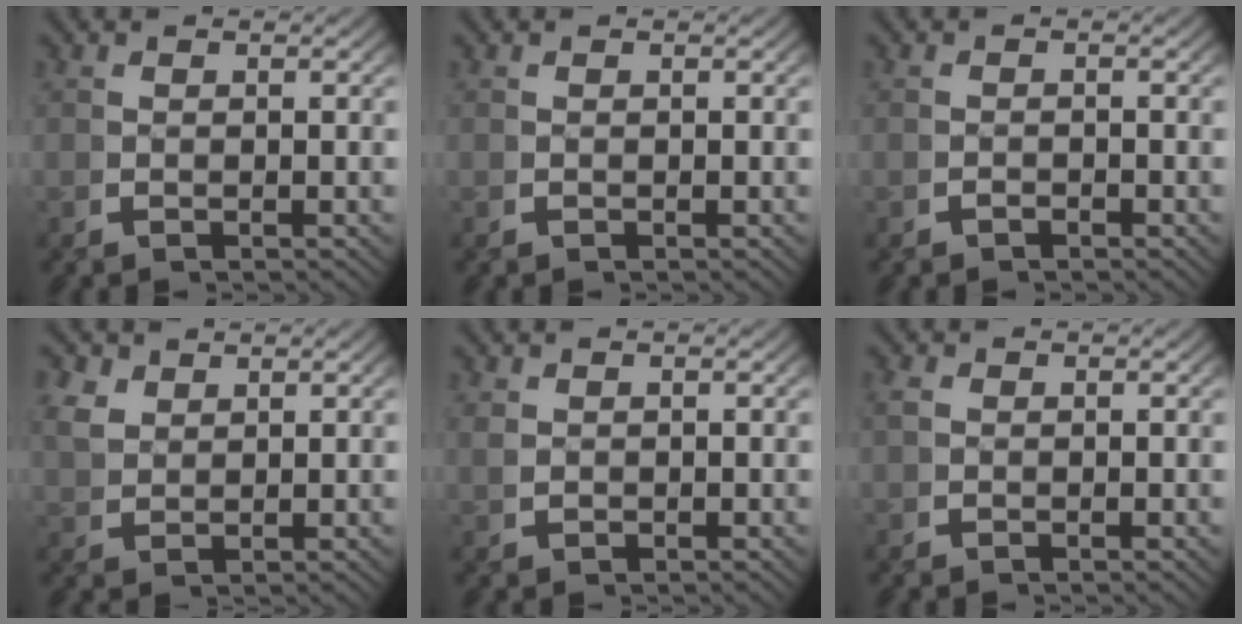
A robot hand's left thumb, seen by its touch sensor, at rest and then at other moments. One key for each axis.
{"total": 0.0}
{"total": 0.6, "fx": -0.6, "fy": 0.1, "fz": 0.1, "tx": -0.002, "ty": -0.001, "tz": -0.012}
{"total": 2.8, "fx": 2.1, "fy": 1.5, "fz": 1.1, "tx": -0.027, "ty": 0.000, "tz": 0.050}
{"total": 1.3, "fx": 0.5, "fy": 1.0, "fz": 0.7, "tx": -0.019, "ty": -0.005, "tz": 0.015}
{"total": 0.8, "fx": 0.3, "fy": 0.6, "fz": 0.4, "tx": -0.015, "ty": -0.004, "tz": 0.008}